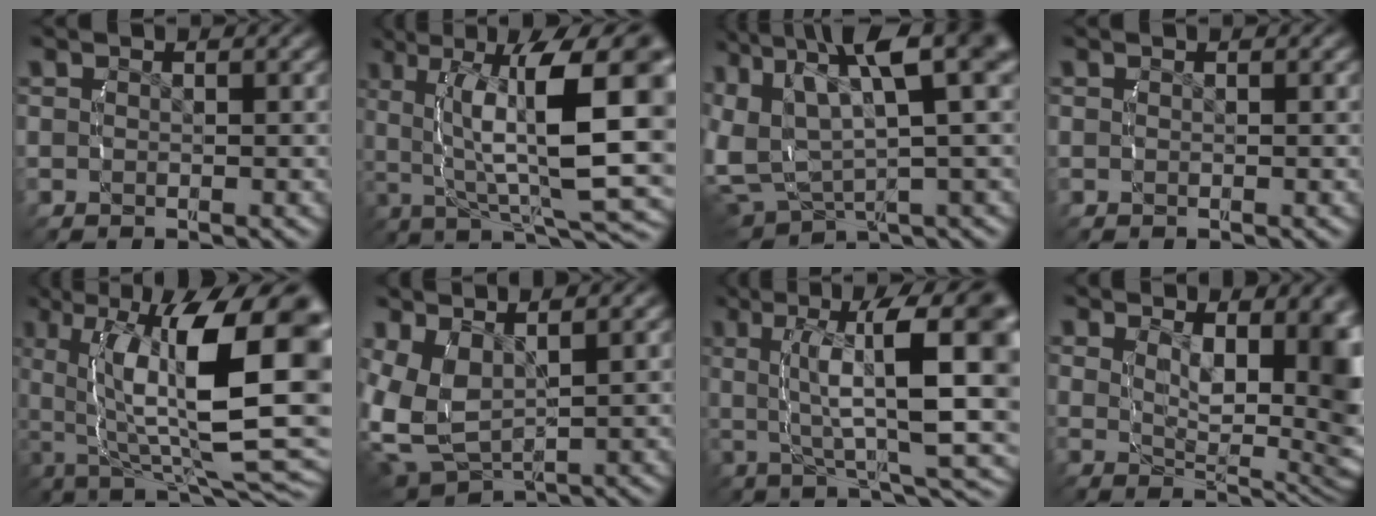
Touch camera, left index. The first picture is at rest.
{"total": 13.5, "force": [-0.1, 5.4, 12.3], "torque": [-0.167, -0.004, 0.012]}
{"total": 12.9, "force": [4.1, 7.9, 9.4], "torque": [-0.162, 0.000, 0.065]}
{"total": 0.0}
{"total": 14.4, "force": [-1.1, 6.0, 13.1], "torque": [-0.190, -0.021, 0.002]}
{"total": 8.9, "force": [1.0, 7.2, 5.1], "torque": [-0.159, -0.037, 0.028]}
{"total": 11.9, "force": [0.3, 4.5, 11.0], "torque": [-0.149, -0.001, 0.012]}
{"total": 9.2, "force": [1.1, 3.5, 8.4], "torque": [-0.103, -0.026, 0.029]}